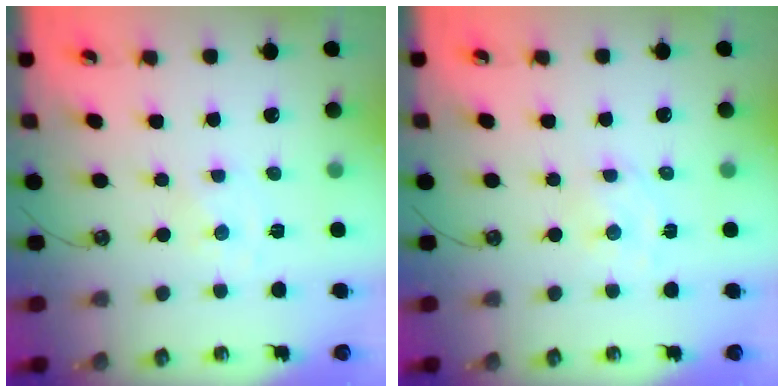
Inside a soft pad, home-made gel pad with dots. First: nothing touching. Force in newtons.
{"total": 2.4, "press": 2.3, "slide": 0.7}